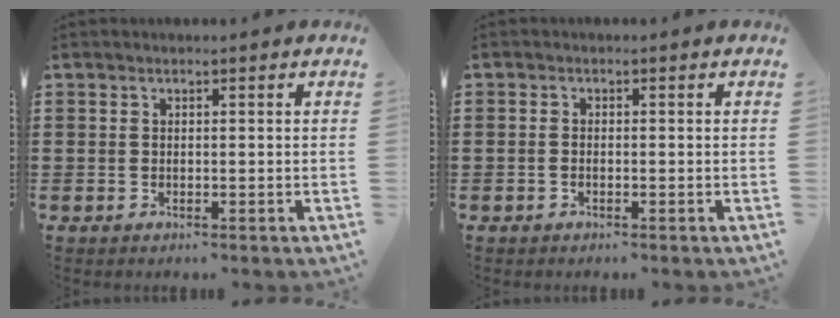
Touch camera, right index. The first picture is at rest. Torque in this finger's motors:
{"motor_torque": [0.17, 1.96, 0.00, -0.02]}